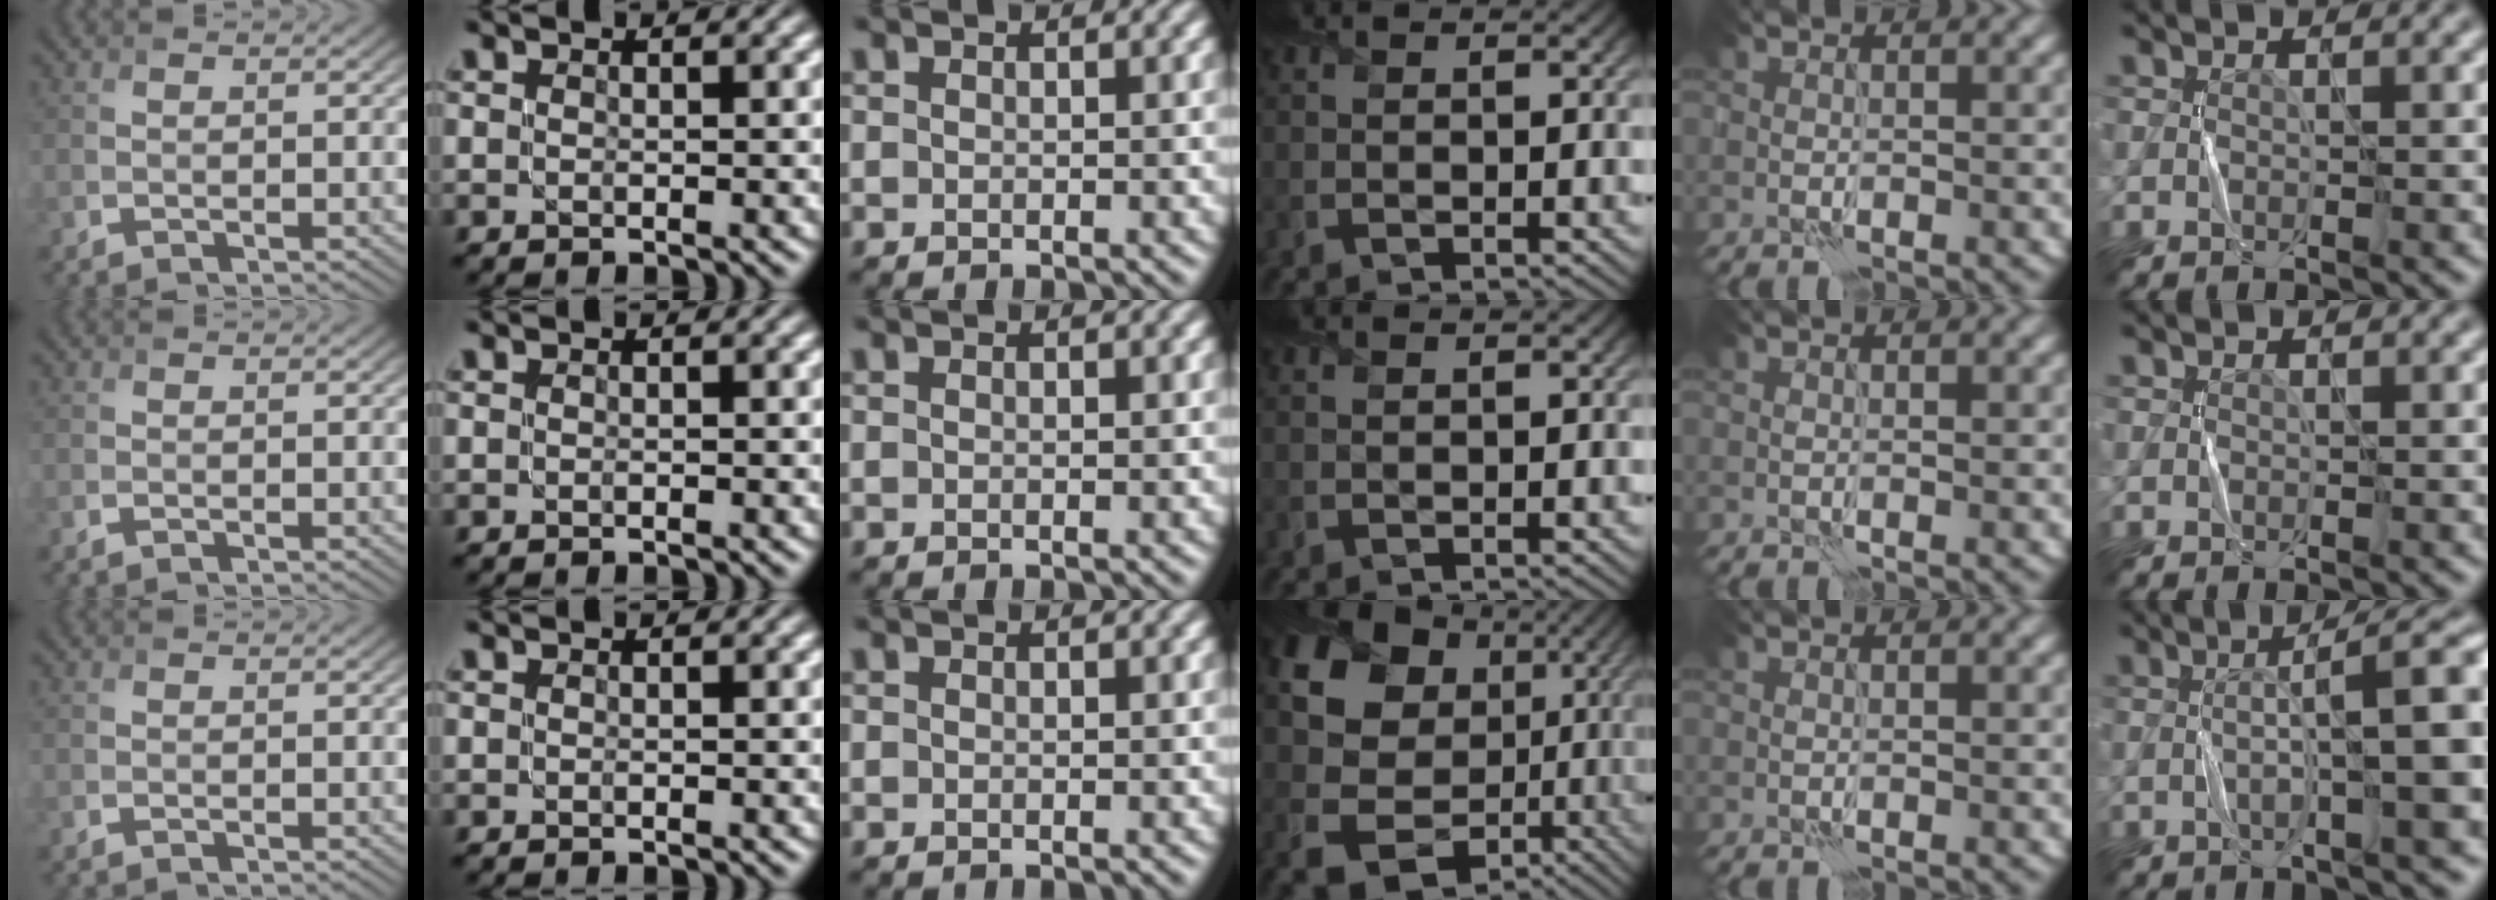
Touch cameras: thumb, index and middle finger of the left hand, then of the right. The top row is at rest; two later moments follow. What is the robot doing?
{"motion": "fold", "object": "shorts"}